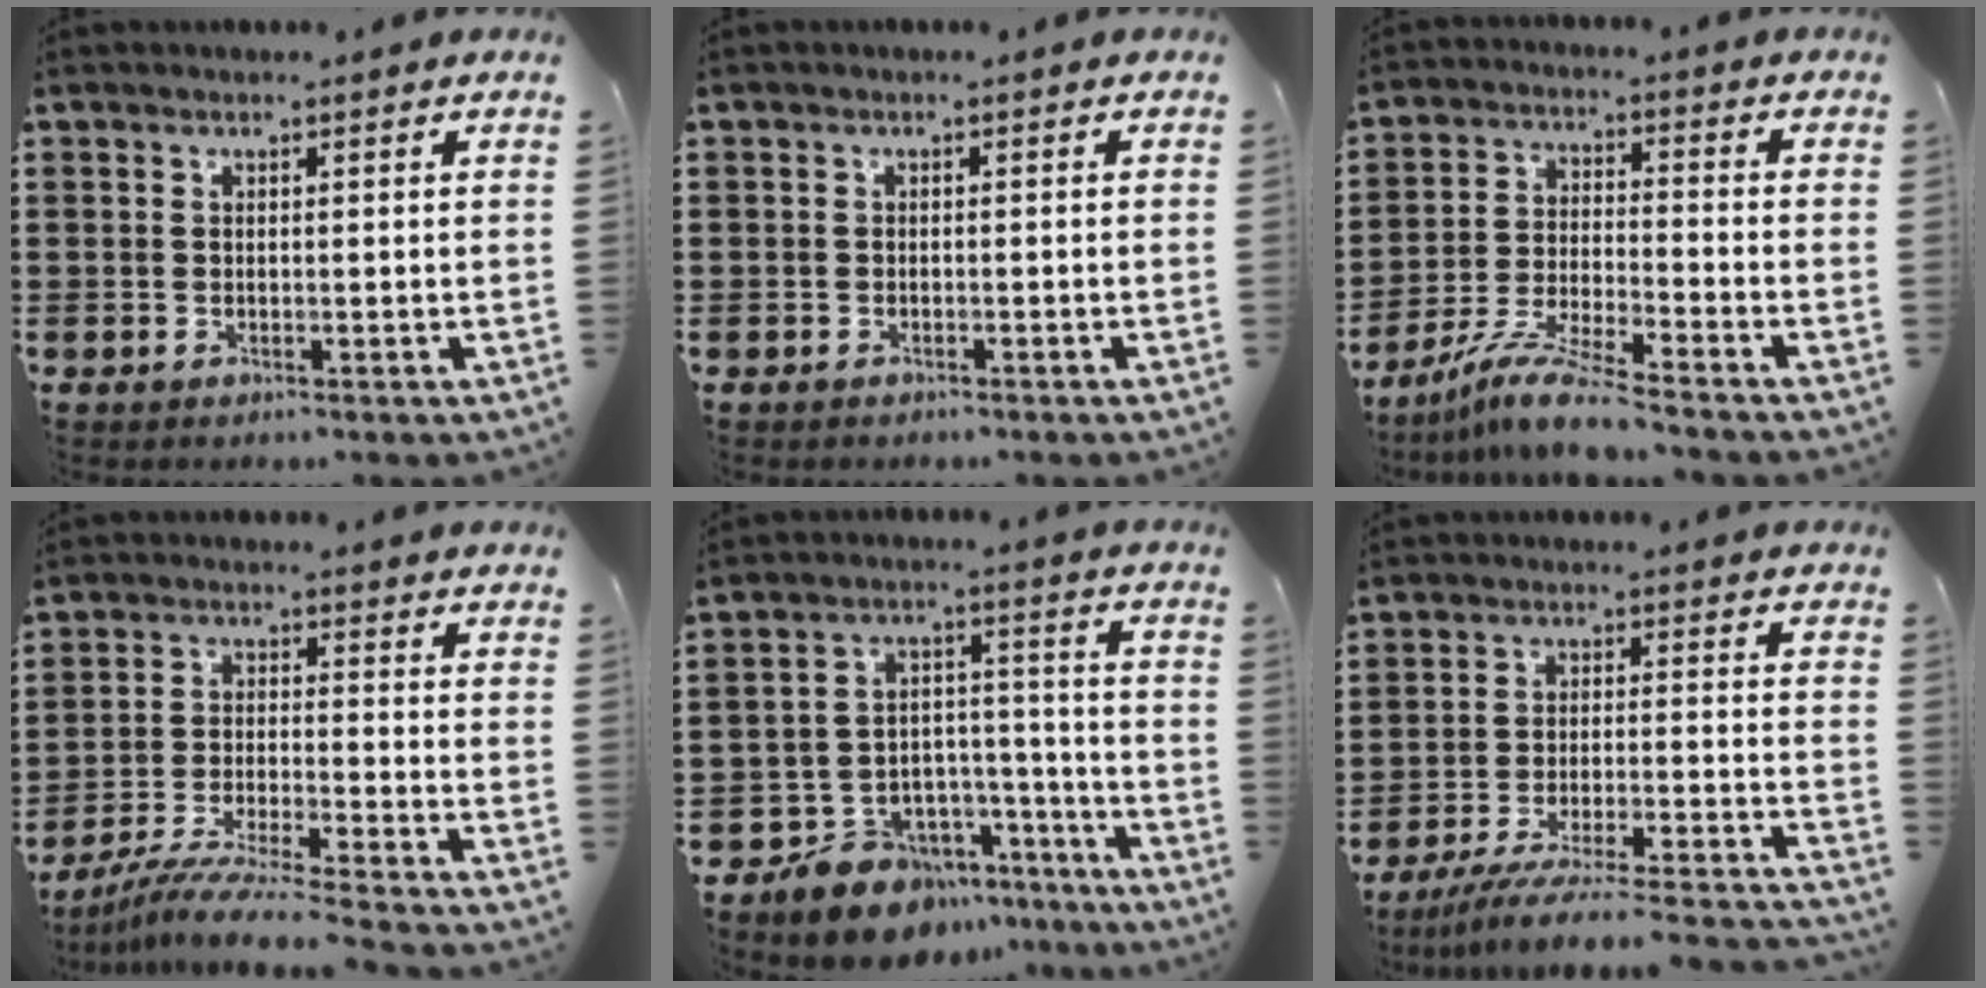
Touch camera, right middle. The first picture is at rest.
{"total": 0.9, "force": [-0.7, 0.6, -0.1], "torque": [0.001, 0.004, -0.018]}
{"total": 8.5, "force": [-7.3, 0.1, 4.3], "torque": [-0.088, -0.006, -0.142]}
{"total": 6.9, "force": [-6.3, -0.5, 2.6], "torque": [-0.055, -0.015, -0.124]}
{"total": 9.1, "force": [-8.1, 4.0, 0.4], "torque": [-0.014, 0.033, -0.154]}
{"total": 7.0, "force": [-6.4, -0.4, 2.8], "torque": [-0.057, -0.012, -0.127]}